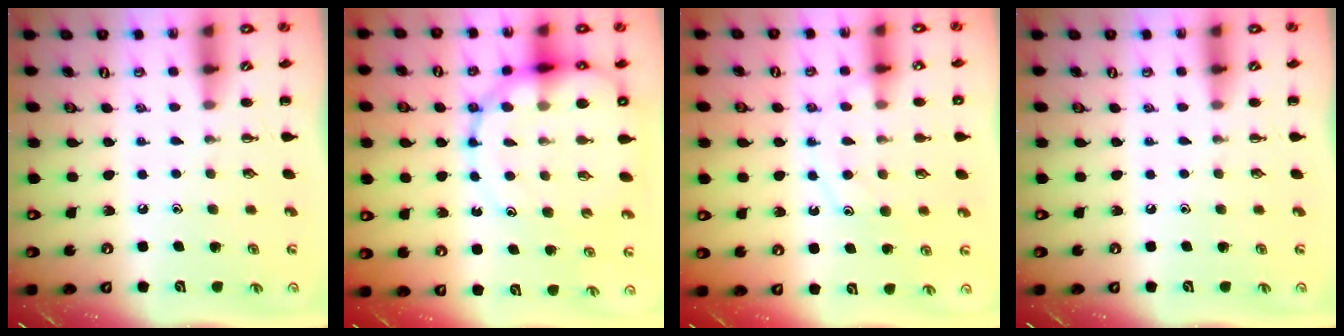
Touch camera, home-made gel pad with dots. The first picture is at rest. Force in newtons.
{"total": 19.7, "press": 19.2, "slide": 4.6}
{"total": 11.9, "press": 11.9, "slide": 0.8}
{"total": 0.0}